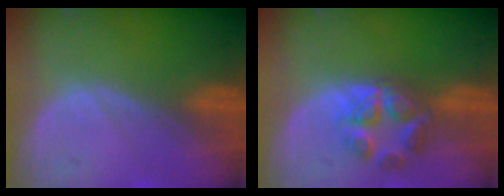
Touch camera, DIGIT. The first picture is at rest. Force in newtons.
{"total": 5.8, "press": 5.4, "slide": 2.2}